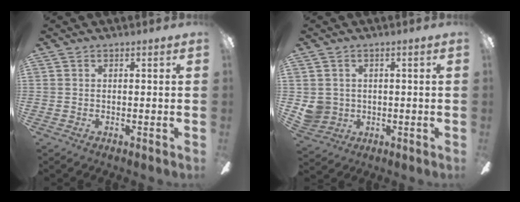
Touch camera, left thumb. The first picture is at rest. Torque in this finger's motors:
{"motor_torque": [-0.07, 0.08, -0.36, -0.03, 0.00]}